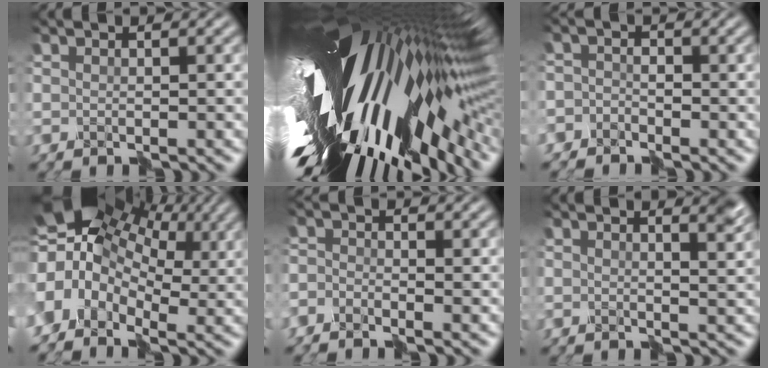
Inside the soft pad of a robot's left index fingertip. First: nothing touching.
{"total": 18.9, "force": [-0.4, 8.4, 17.0], "torque": [-0.312, -0.040, -0.011]}
{"total": 2.1, "force": [-1.7, 0.8, -0.9], "torque": [0.017, 0.007, -0.038]}
{"total": 13.0, "force": [2.1, 10.1, 7.9], "torque": [-0.182, 0.016, 0.045]}
{"total": 1.8, "force": [-1.7, 0.7, 0.0], "torque": [-0.012, -0.001, -0.035]}
{"total": 3.2, "force": [2.0, 1.2, 2.3], "torque": [-0.004, 0.013, 0.016]}